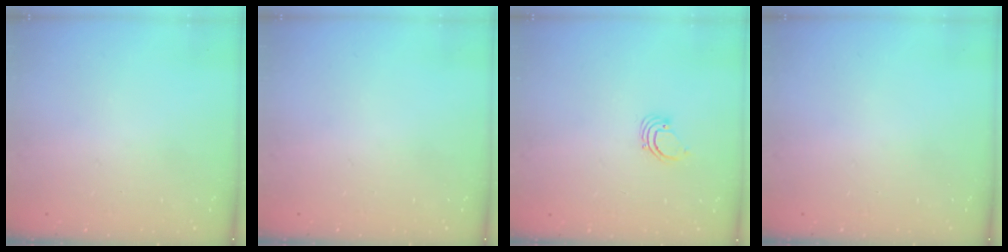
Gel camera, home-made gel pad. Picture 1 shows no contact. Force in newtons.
{"total": 0.0}
{"total": 2.2, "press": 2.2, "slide": 0.2}
{"total": 0.0}